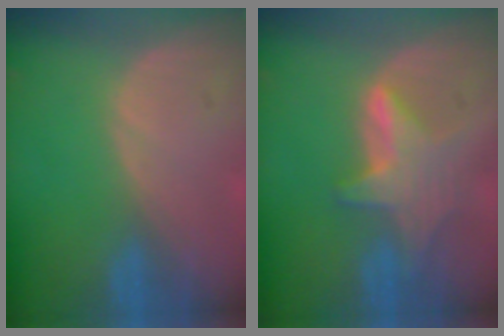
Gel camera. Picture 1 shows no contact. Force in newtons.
{"total": 6.3, "press": 6.1, "slide": 1.7}